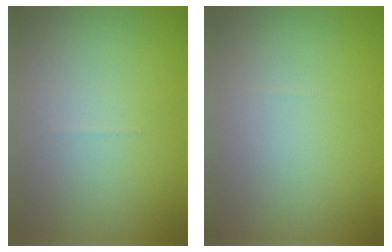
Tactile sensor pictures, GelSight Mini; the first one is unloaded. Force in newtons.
{"total": 0.0}